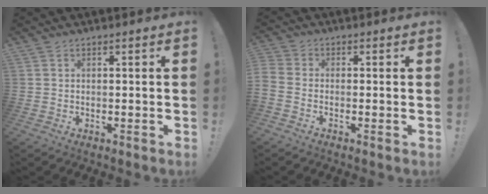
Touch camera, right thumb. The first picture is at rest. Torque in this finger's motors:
{"motor_torque": [2.09, 1.33, 0.80, -0.98, 0.33]}